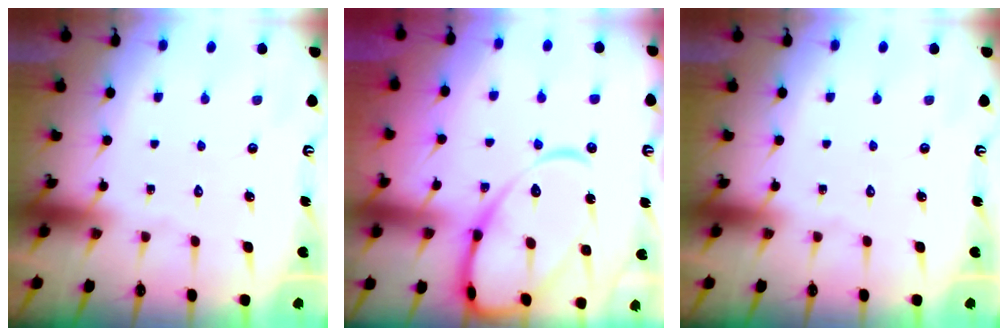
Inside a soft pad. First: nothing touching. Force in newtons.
{"total": 16.0, "press": 16.0, "slide": 1.7}
{"total": 0.0}